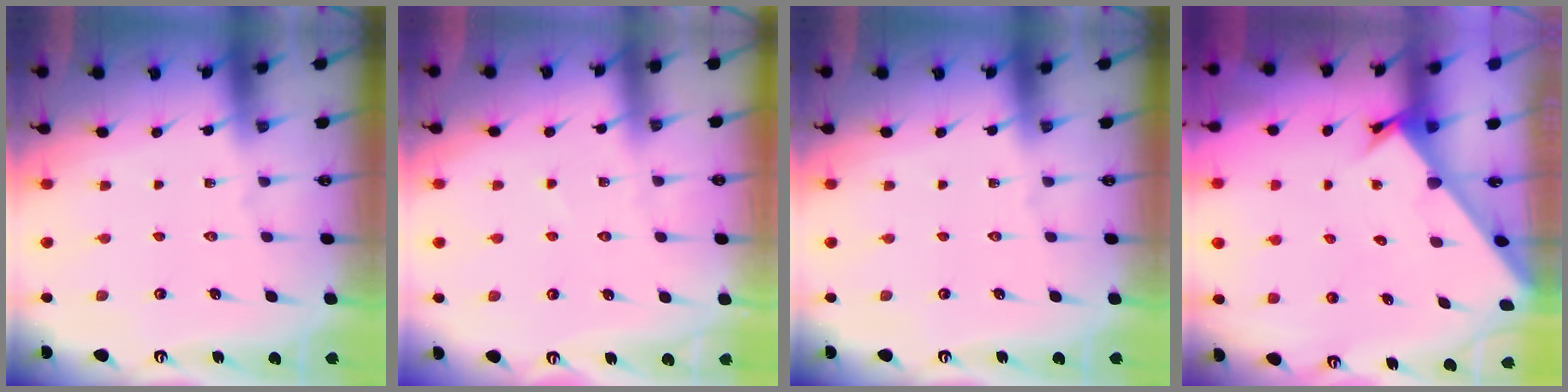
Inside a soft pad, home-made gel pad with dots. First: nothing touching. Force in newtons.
{"total": 3.3, "press": 3.3, "slide": 0.4}
{"total": 0.0}
{"total": 2.1, "press": 2.1, "slide": 0.2}